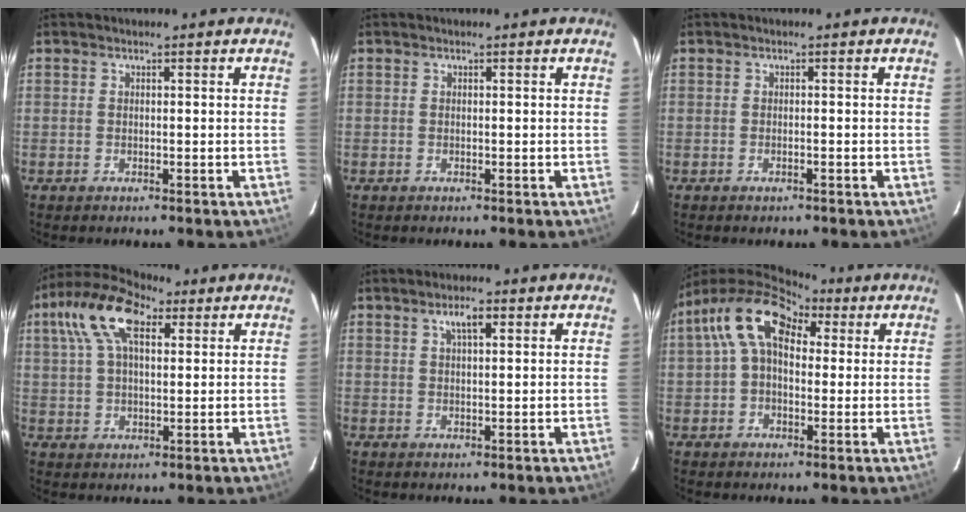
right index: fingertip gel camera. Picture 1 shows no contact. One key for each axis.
{"total": 0.0}
{"total": 0.7, "fx": -0.6, "fy": 0.3, "fz": 0.3, "tx": -0.007, "ty": 0.003, "tz": -0.007}
{"total": 13.2, "fx": 5.7, "fy": 6.4, "fz": 10.1, "tx": -0.202, "ty": 0.038, "tz": 0.092}
{"total": 3.3, "fx": 1.7, "fy": 1.0, "fz": 2.6, "tx": -0.046, "ty": 0.008, "tz": 0.029}
{"total": 12.6, "fx": 4.3, "fy": 7.8, "fz": 9.0, "tx": -0.160, "ty": 0.042, "tz": 0.066}